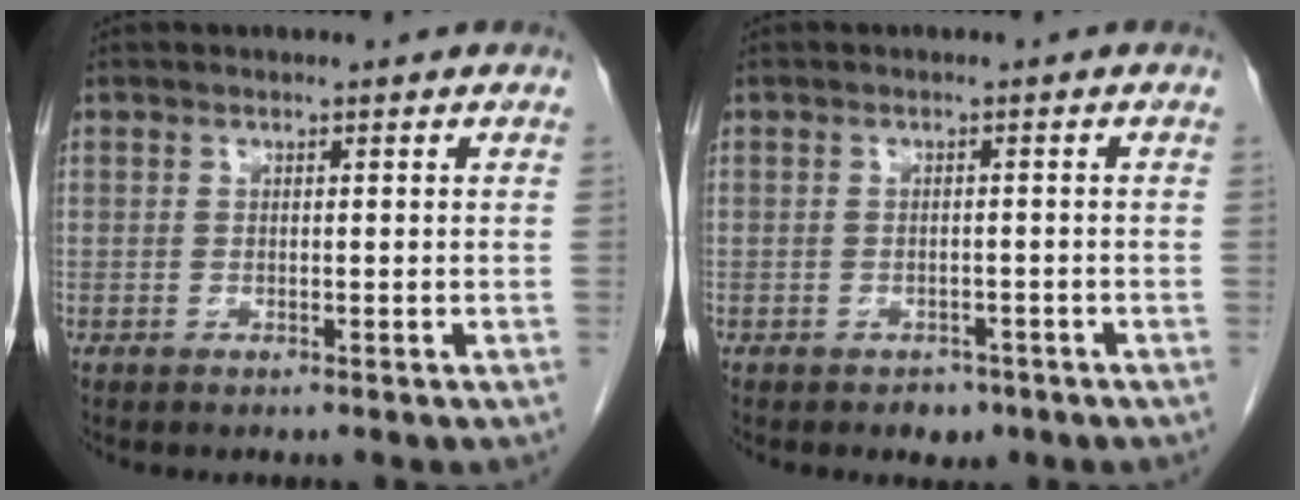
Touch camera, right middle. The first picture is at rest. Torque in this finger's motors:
{"motor_torque": [0.00, 0.00, 0.00, 0.01]}